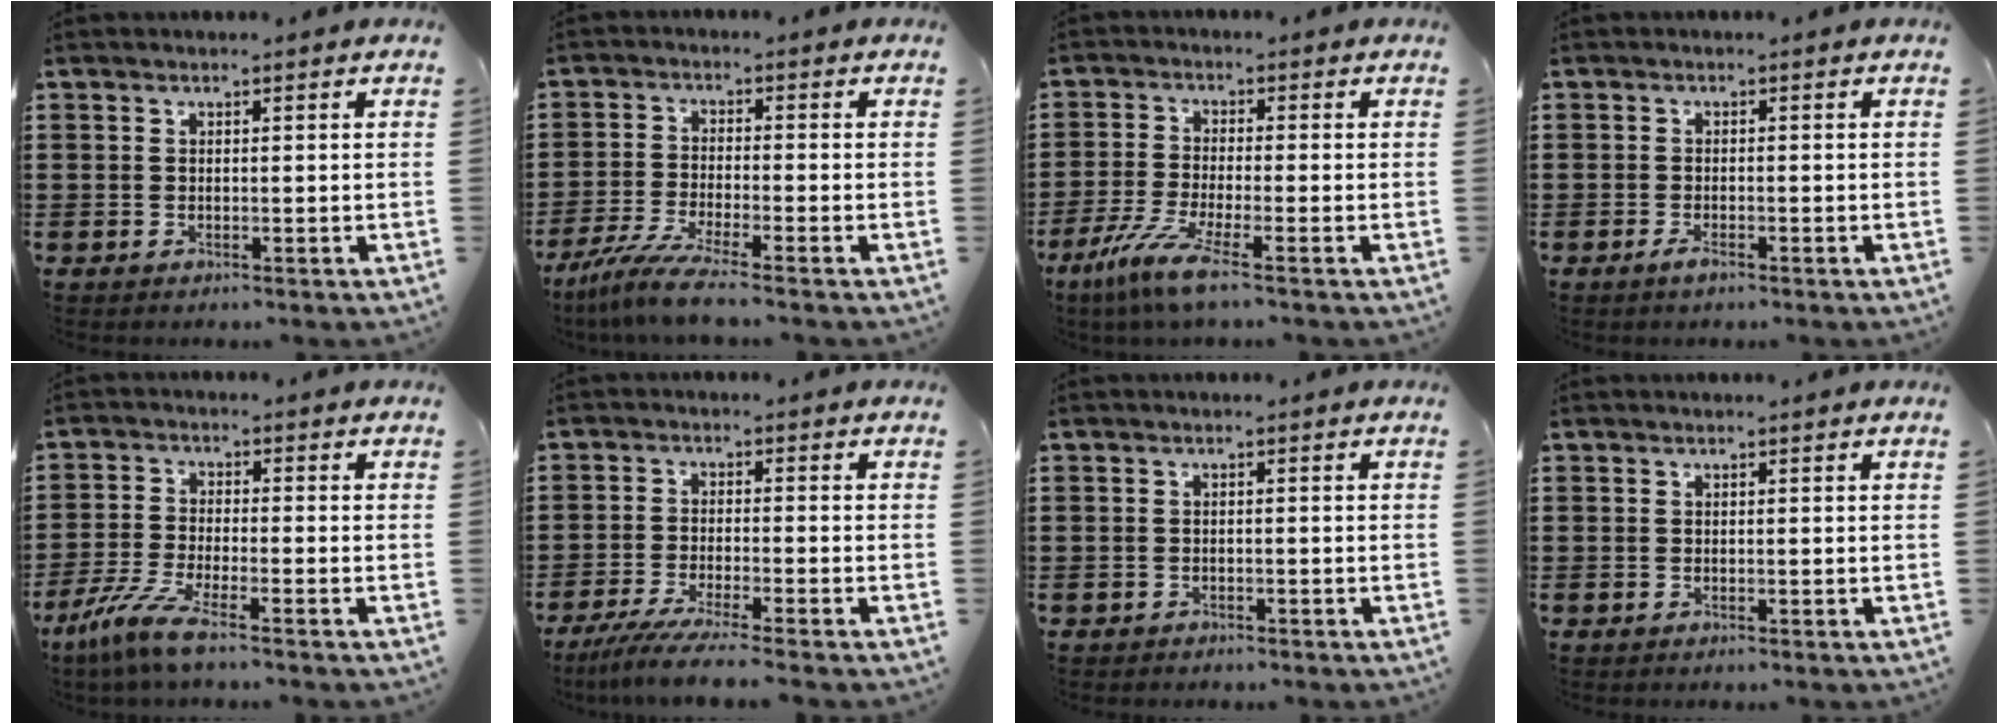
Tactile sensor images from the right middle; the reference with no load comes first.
{"total": 6.2, "force": [-5.0, -0.1, 3.7], "torque": [-0.094, -0.025, -0.101]}
{"total": 6.4, "force": [-4.0, 0.3, 5.0], "torque": [-0.116, -0.021, -0.079]}
{"total": 1.4, "force": [-0.8, 0.4, 1.0], "torque": [-0.026, -0.005, -0.018]}
{"total": 6.3, "force": [-4.4, 0.4, 4.4], "torque": [-0.112, -0.022, -0.090]}
{"total": 4.6, "force": [-4.0, -0.4, 2.3], "torque": [-0.058, -0.022, -0.080]}
{"total": 0.7, "force": [-0.6, 0.3, 0.0], "torque": [-0.002, 0.001, -0.015]}
{"total": 0.0}